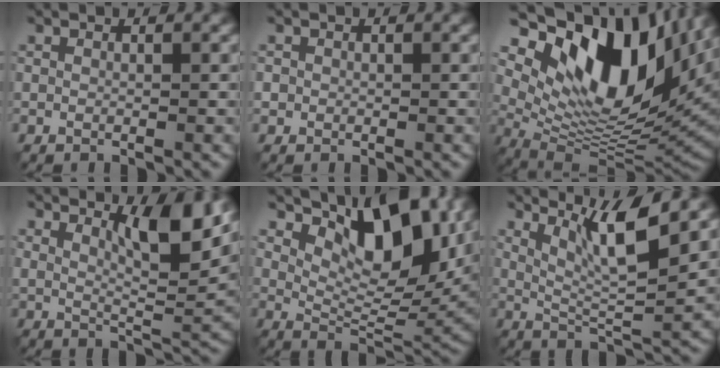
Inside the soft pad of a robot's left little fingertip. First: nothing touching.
{"total": 0.7, "force": [0.0, 0.7, 0.0], "torque": [0.006, -0.004, -0.003]}
{"total": 16.5, "force": [7.0, 8.0, 12.7], "torque": [-0.217, 0.007, 0.126]}
{"total": 5.6, "force": [3.1, 1.3, 4.5], "torque": [-0.074, -0.007, 0.051]}
{"total": 10.0, "force": [5.0, 4.2, 7.6], "torque": [-0.115, -0.006, 0.087]}
{"total": 6.0, "force": [3.2, 0.8, 5.1], "torque": [-0.096, -0.004, 0.063]}